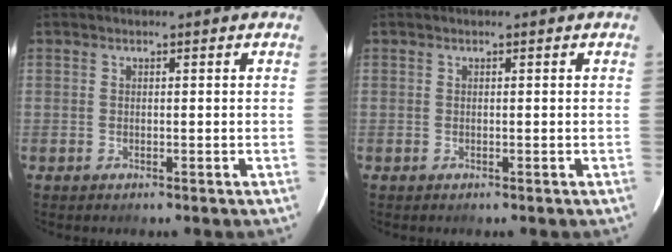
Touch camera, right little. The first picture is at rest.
{"total": 0.0}